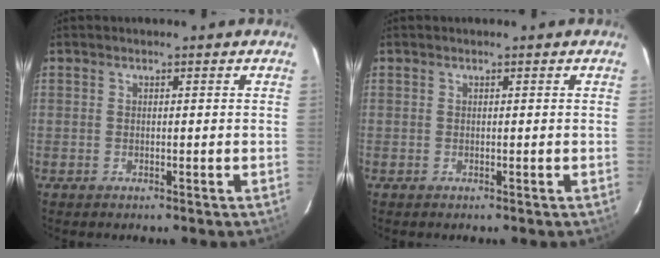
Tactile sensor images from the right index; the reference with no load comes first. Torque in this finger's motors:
{"motor_torque": [0.00, 0.00, 0.00, 0.00]}